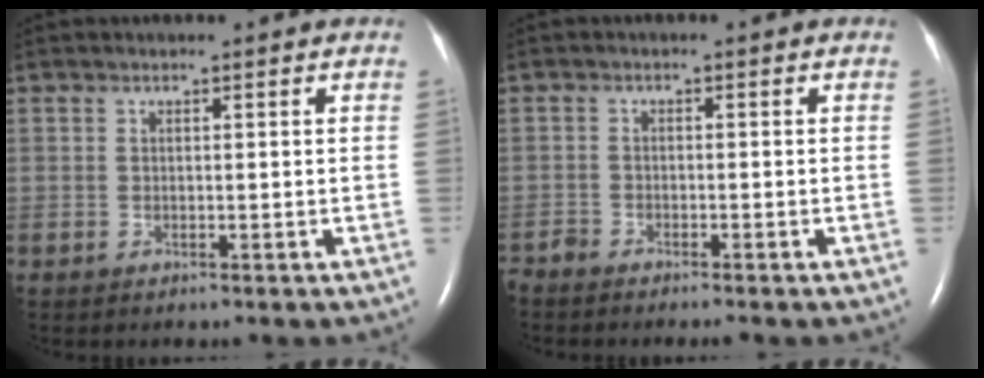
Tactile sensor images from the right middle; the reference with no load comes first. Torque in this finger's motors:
{"motor_torque": [-0.06, 0.02, -0.02, -0.01]}